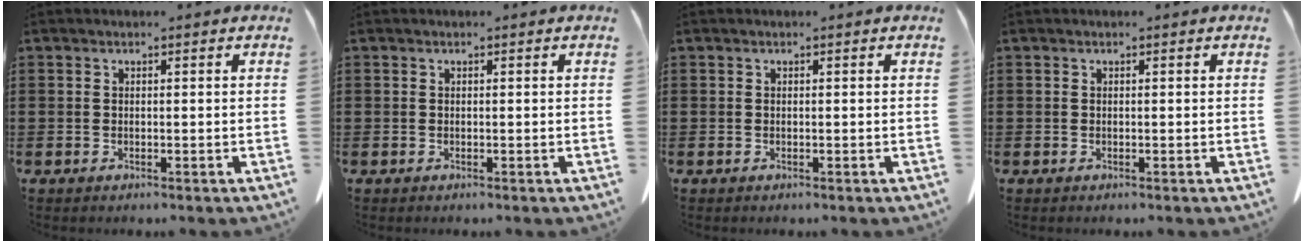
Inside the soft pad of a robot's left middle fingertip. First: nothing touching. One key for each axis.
{"total": 0.0}
{"total": 0.0}
{"total": 0.0}